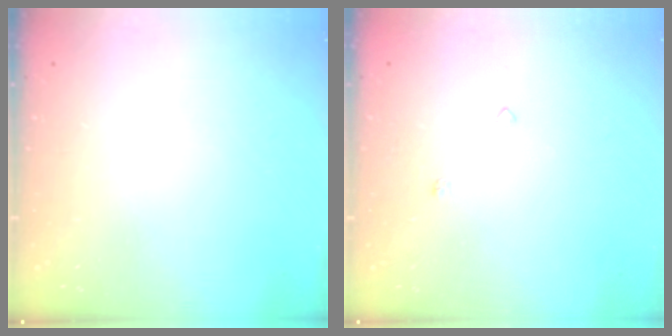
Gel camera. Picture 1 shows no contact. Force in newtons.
{"total": 4.4, "press": 4.4, "slide": 0.4}